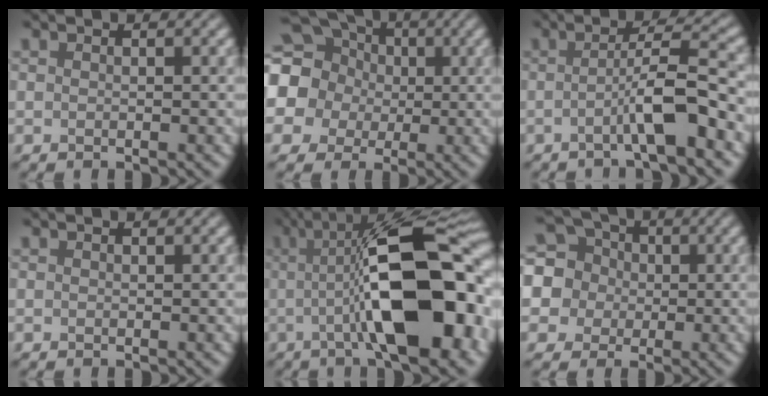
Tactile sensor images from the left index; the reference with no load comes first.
{"total": 16.2, "force": [1.7, 15.0, 6.1], "torque": [-0.168, 0.005, -0.011]}
{"total": 5.4, "force": [-1.7, 0.7, 5.1], "torque": [-0.077, 0.021, -0.043]}
{"total": 0.0}
{"total": 14.9, "force": [-0.9, 4.5, 14.2], "torque": [-0.189, 0.017, -0.025]}
{"total": 8.3, "force": [1.1, 7.7, 2.8], "torque": [-0.084, 0.031, -0.003]}